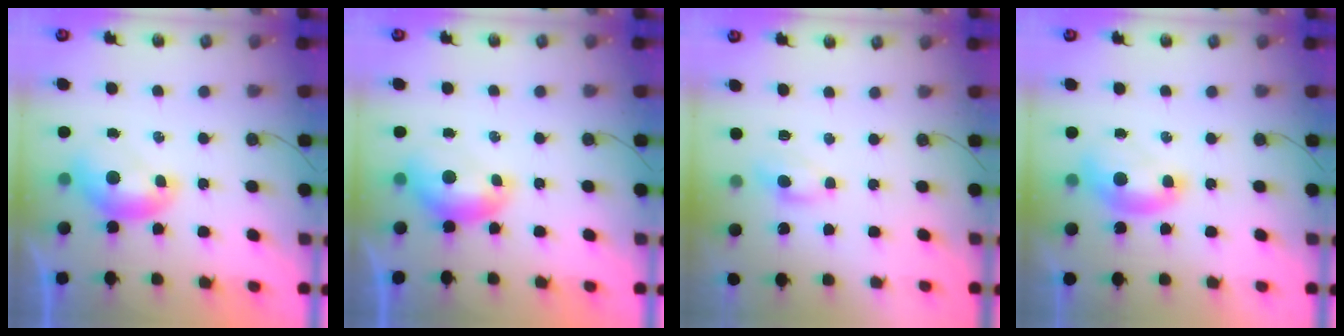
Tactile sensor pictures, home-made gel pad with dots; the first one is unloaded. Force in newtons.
{"total": 0.0}
{"total": 0.5, "press": 0.3, "slide": 0.5}
{"total": 1.5, "press": 1.4, "slide": 0.6}